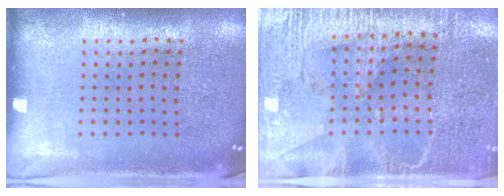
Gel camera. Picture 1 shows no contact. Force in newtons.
{"total": 3.0, "press": 2.8, "slide": 1.2}